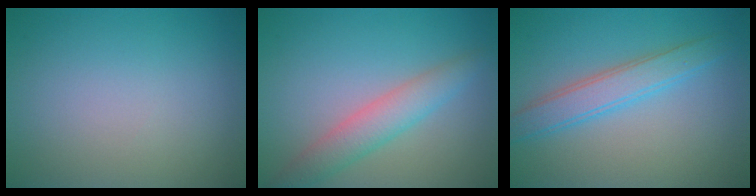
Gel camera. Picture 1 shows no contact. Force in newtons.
{"total": 3.5, "press": 3.5, "slide": 0.3}
{"total": 3.5, "press": 3.5, "slide": 0.1}